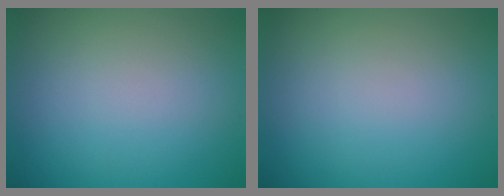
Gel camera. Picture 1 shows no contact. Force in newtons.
{"total": 0.0}